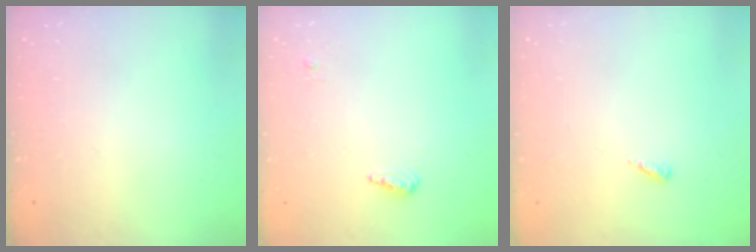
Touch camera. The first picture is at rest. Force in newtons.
{"total": 5.0, "press": 4.9, "slide": 1.1}
{"total": 2.8, "press": 2.8, "slide": 0.2}